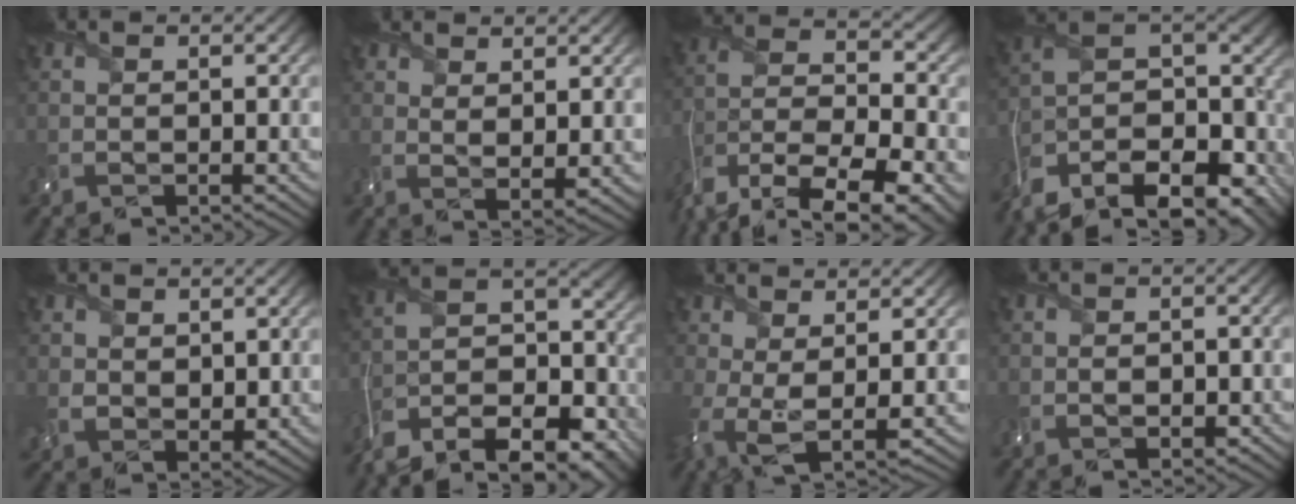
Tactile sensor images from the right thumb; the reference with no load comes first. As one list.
[{"total": 2.8, "force": [1.9, 0.7, 2.0], "torque": [-0.046, -0.008, 0.040]}, {"total": 14.6, "force": [-9.5, 6.9, 8.6], "torque": [-0.194, -0.035, -0.140]}, {"total": 13.2, "force": [-8.3, 5.2, 9.0], "torque": [-0.204, -0.026, -0.115]}, {"total": 3.4, "force": [1.6, 2.5, 1.6], "torque": [-0.043, -0.012, 0.034]}, {"total": 15.4, "force": [-12.2, 5.4, 7.7], "torque": [-0.192, -0.038, -0.179]}, {"total": 4.5, "force": [0.8, 1.2, 4.2], "torque": [-0.102, -0.009, 0.018]}, {"total": 2.6, "force": [-0.6, 1.6, 1.9], "torque": [-0.012, -0.001, -0.002]}]